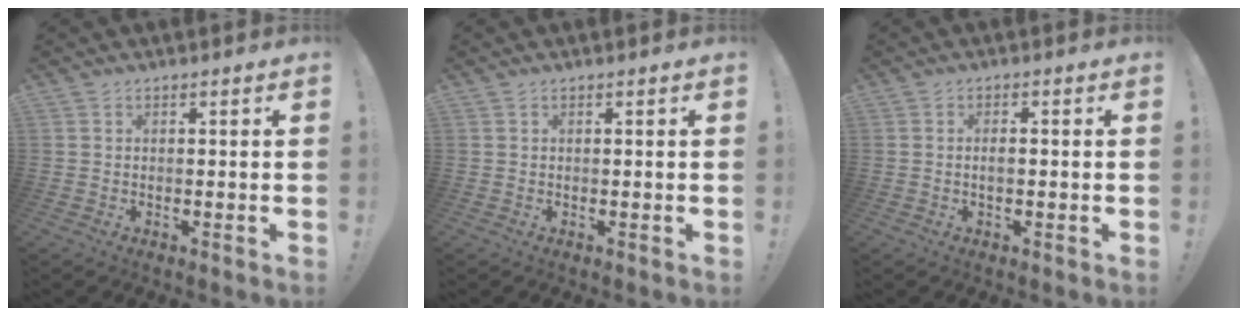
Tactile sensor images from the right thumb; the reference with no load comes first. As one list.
[{"total": 0.0}, {"total": 1.6, "force": [-0.3, 0.6, 1.4], "torque": [-0.026, 0.003, -0.007]}]